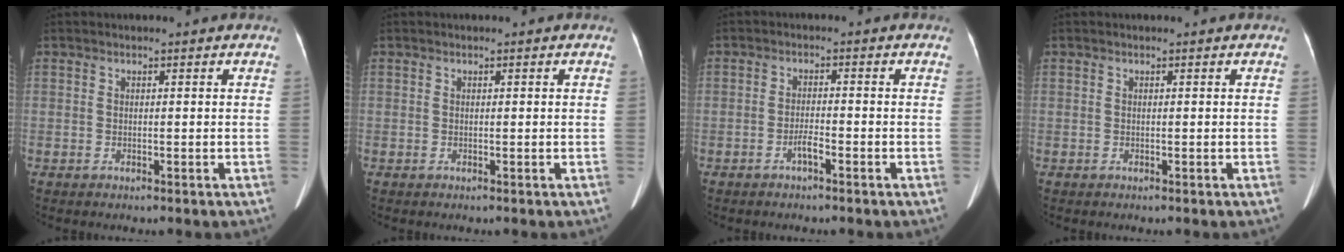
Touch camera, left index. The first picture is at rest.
{"total": 0.0}
{"total": 2.0, "force": [-1.3, 0.2, 1.5], "torque": [-0.027, 0.002, -0.025]}
{"total": 0.0}